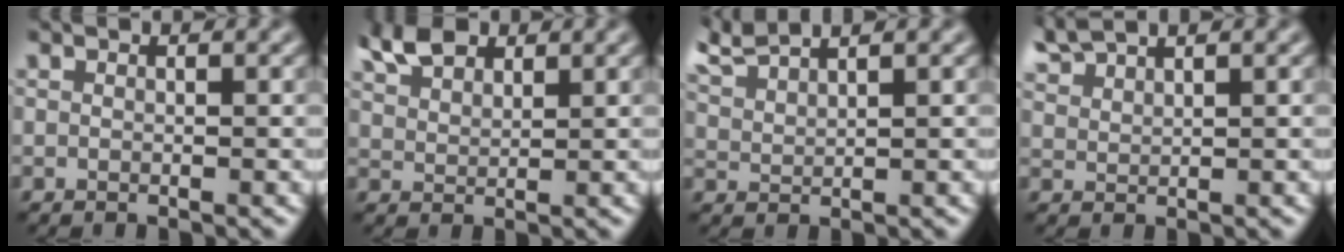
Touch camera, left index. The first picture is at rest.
{"total": 3.9, "force": [3.0, 1.8, 1.7], "torque": [-0.037, 0.013, 0.059]}
{"total": 3.3, "force": [3.0, 0.4, 1.3], "torque": [-0.027, 0.015, 0.064]}
{"total": 2.6, "force": [2.5, 0.2, 0.8], "torque": [-0.017, 0.010, 0.056]}